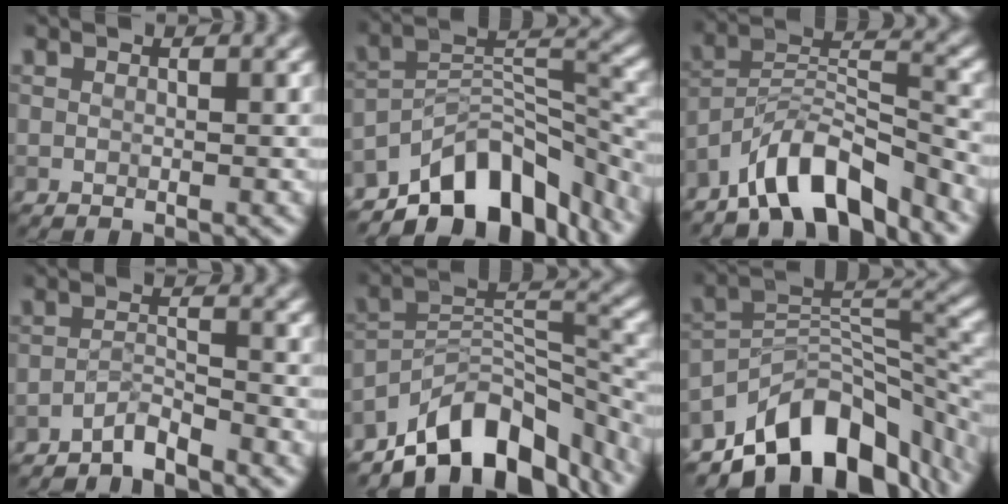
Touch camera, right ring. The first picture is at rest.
{"total": 10.9, "force": [-7.9, 5.1, 5.7], "torque": [-0.082, 0.003, -0.147]}
{"total": 8.0, "force": [-6.4, 2.4, 4.1], "torque": [-0.059, 0.008, -0.120]}
{"total": 2.4, "force": [-2.3, 0.3, 0.7], "torque": [-0.010, 0.008, -0.048]}
{"total": 11.5, "force": [-8.5, 5.1, 5.9], "torque": [-0.086, 0.006, -0.156]}
{"total": 12.2, "force": [-7.4, 6.6, 7.1], "torque": [-0.111, 0.008, -0.133]}